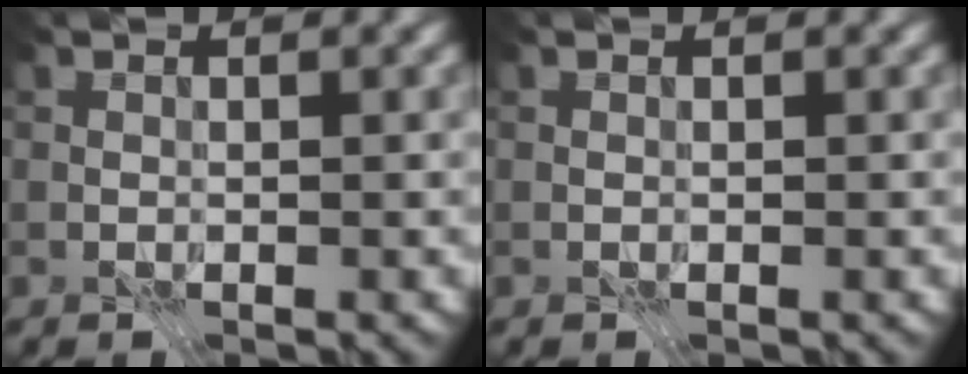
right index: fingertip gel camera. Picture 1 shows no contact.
{"total": 0.0}